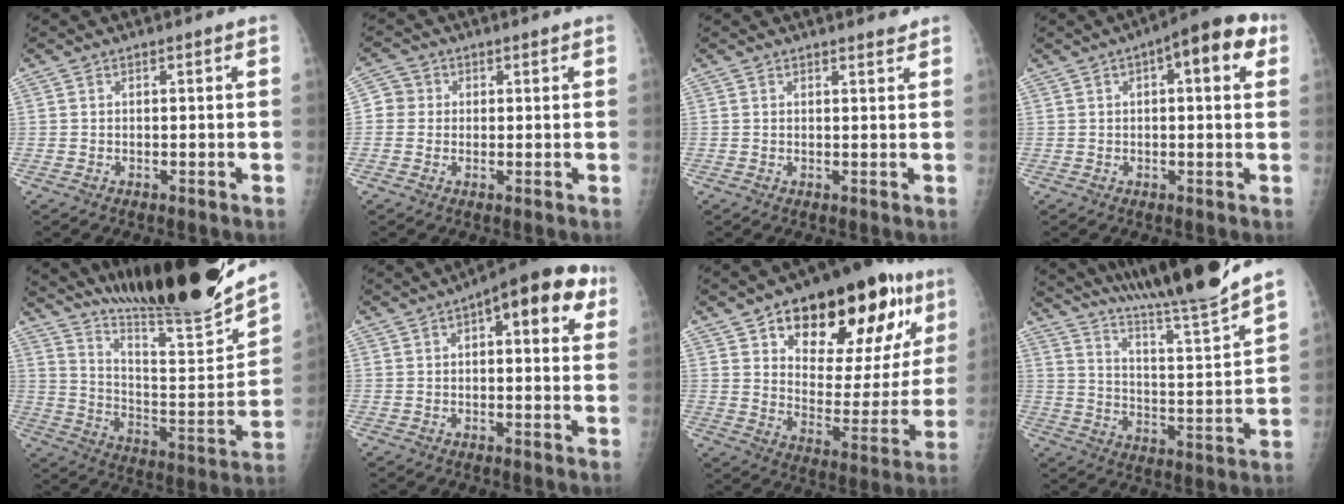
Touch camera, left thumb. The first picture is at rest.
{"total": 3.2, "force": [0.4, 3.1, 0.7], "torque": [0.009, 0.005, -0.001]}
{"total": 1.3, "force": [1.3, 0.1, 0.3], "torque": [0.002, -0.011, 0.018]}
{"total": 10.3, "force": [3.6, 4.0, 8.8], "torque": [-0.097, 0.021, 0.038]}
{"total": 25.5, "force": [22.4, 1.0, 12.2], "torque": [-0.172, -0.146, 0.350]}
{"total": 13.1, "force": [5.0, 5.6, 10.7], "torque": [-0.105, 0.016, 0.055]}
{"total": 28.0, "force": [13.8, 13.3, 20.4], "torque": [-0.249, -0.021, 0.210]}
{"total": 20.8, "force": [18.2, -0.9, 9.9], "torque": [-0.147, -0.116, 0.284]}